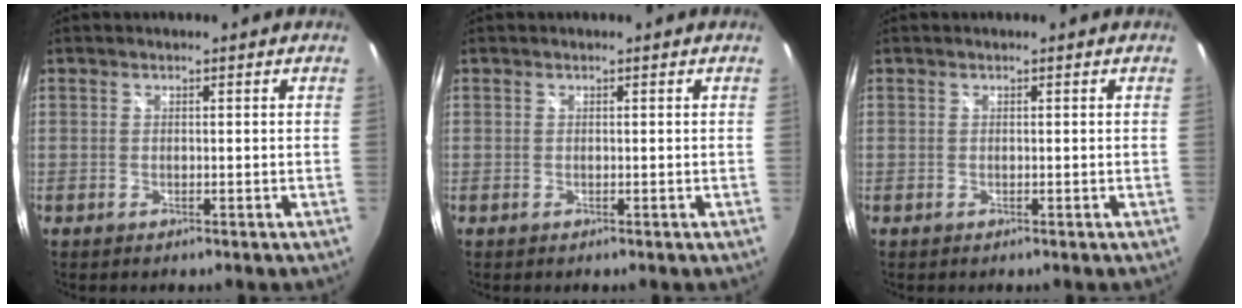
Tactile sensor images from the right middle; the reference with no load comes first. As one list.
[{"total": 0.0}, {"total": 0.0}]